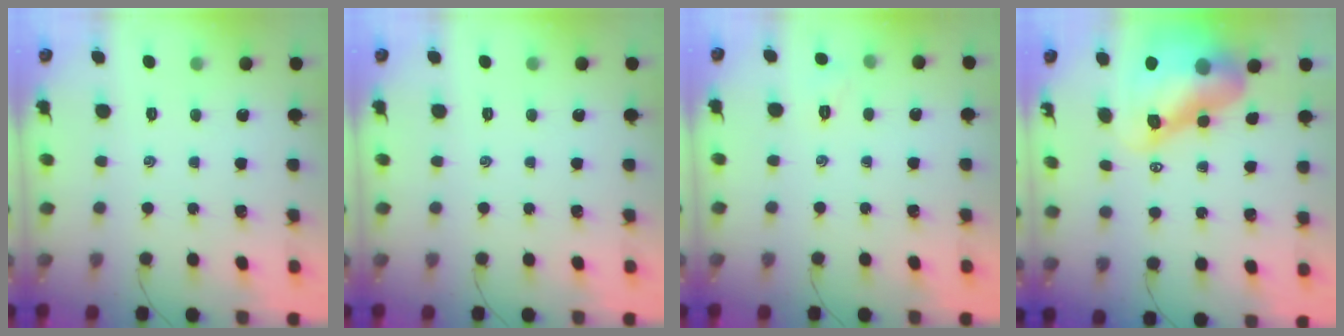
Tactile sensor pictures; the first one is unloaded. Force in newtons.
{"total": 0.0}
{"total": 4.2, "press": 4.1, "slide": 1.2}
{"total": 13.0, "press": 12.4, "slide": 4.0}